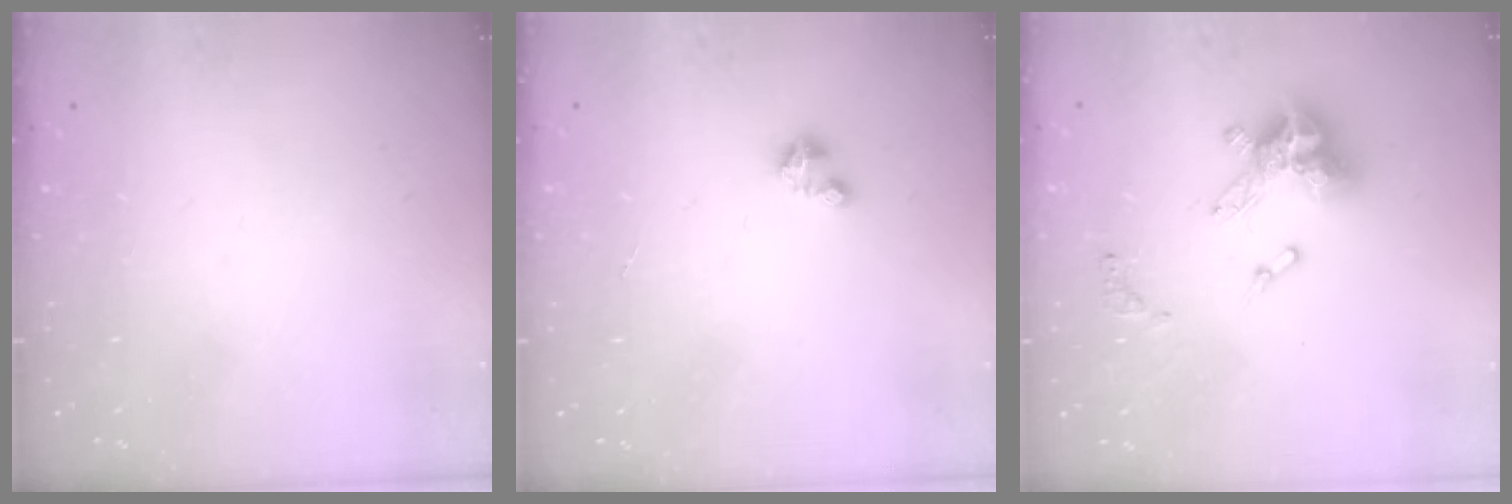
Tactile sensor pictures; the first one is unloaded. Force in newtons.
{"total": 0.9, "press": 0.9, "slide": 0.2}
{"total": 13.5, "press": 13.4, "slide": 1.3}